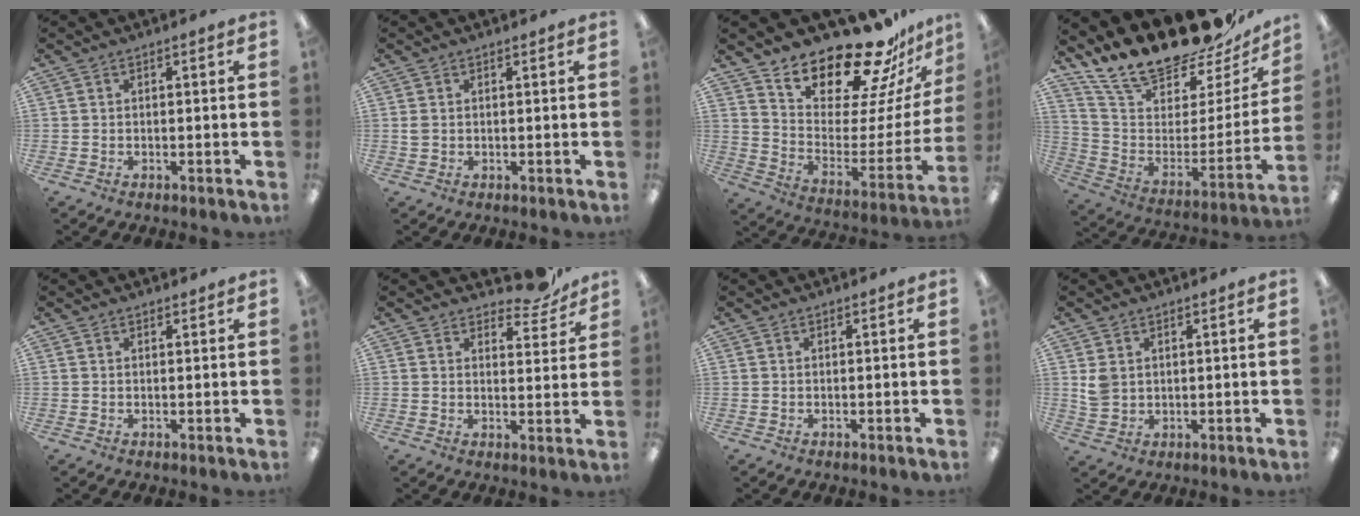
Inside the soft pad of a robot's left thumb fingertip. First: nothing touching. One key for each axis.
{"total": 1.2, "fx": 0.4, "fy": 0.9, "fz": 0.6, "tx": -0.014, "ty": 0.002, "tz": 0.007}
{"total": 20.0, "fx": 18.0, "fy": 4.8, "fz": 7.1, "tx": -0.115, "ty": -0.156, "tz": 0.303}
{"total": 23.2, "fx": 20.2, "fy": 6.7, "fz": 9.1, "tx": -0.154, "ty": -0.160, "tz": 0.354}
{"total": 0.7, "fx": 0.7, "fy": 0.3, "fz": 0.0, "tx": -0.001, "ty": -0.001, "tz": 0.013}
{"total": 6.9, "fx": 6.0, "fy": 2.2, "fz": 2.5, "tx": -0.019, "ty": -0.043, "tz": 0.102}
{"total": 0.0}
{"total": 4.2, "fx": 1.7, "fy": 3.4, "fz": 1.9, "tx": -0.033, "ty": 0.002, "tz": 0.033}